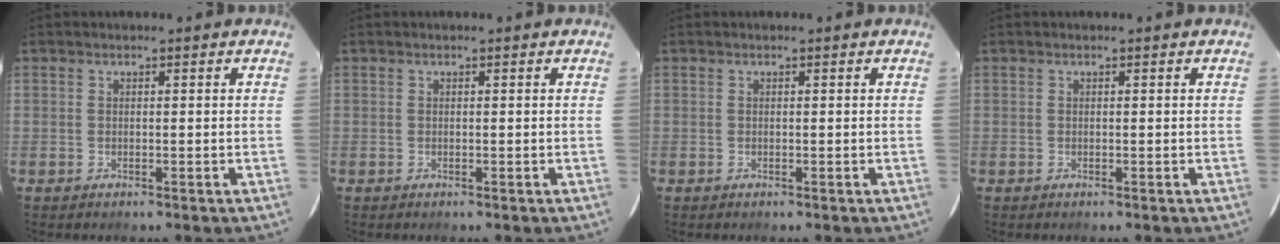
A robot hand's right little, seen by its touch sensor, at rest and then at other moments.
{"total": 0.0}
{"total": 0.0}
{"total": 0.0}